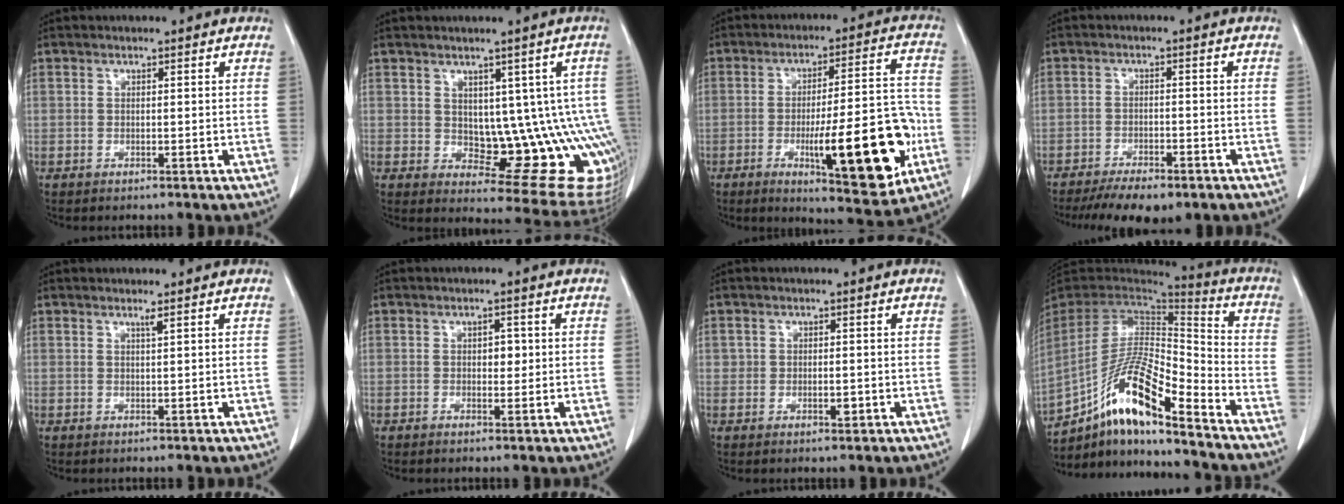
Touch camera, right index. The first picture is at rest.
{"total": 12.8, "force": [-0.2, 6.4, 11.1], "torque": [-0.104, 0.008, 0.014]}
{"total": 18.5, "force": [-5.6, 4.0, 17.2], "torque": [-0.238, 0.006, -0.070]}
{"total": 8.2, "force": [-6.2, 2.7, 4.6], "torque": [-0.073, -0.010, -0.094]}
{"total": 0.8, "force": [0.5, -0.2, 0.5], "torque": [-0.022, -0.007, 0.013]}
{"total": 2.0, "force": [0.2, 1.2, 1.5], "torque": [-0.018, 0.003, 0.003]}
{"total": 1.8, "force": [-0.3, 1.4, 1.1], "torque": [-0.013, 0.002, -0.001]}
{"total": 16.9, "force": [-11.4, 2.5, 12.2], "torque": [-0.241, -0.002, -0.204]}